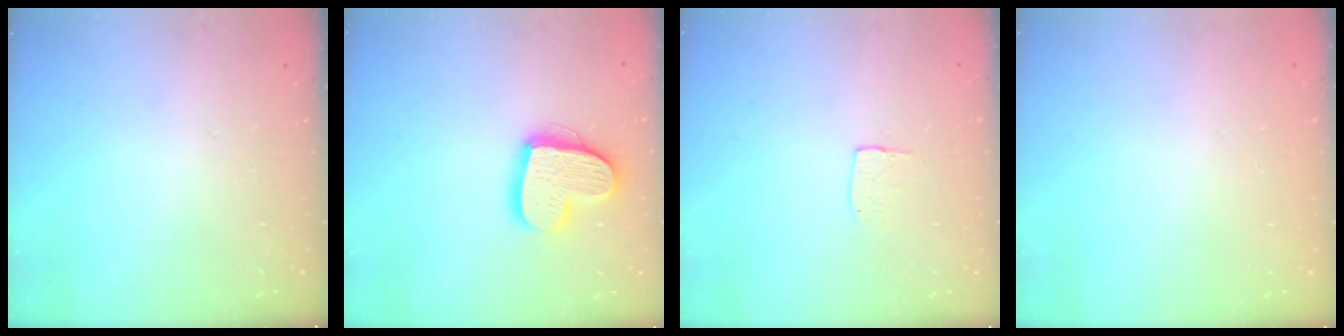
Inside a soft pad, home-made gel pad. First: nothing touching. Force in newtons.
{"total": 16.2, "press": 16.2, "slide": 1.4}
{"total": 3.8, "press": 3.8, "slide": 0.2}
{"total": 0.0}